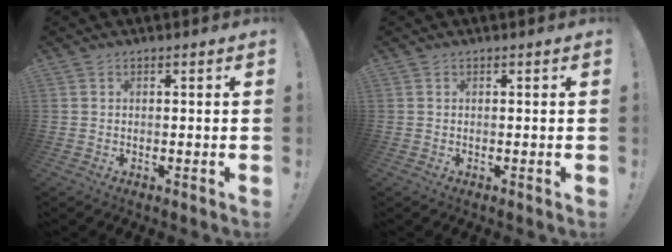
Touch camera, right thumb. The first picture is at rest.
{"total": 0.0}